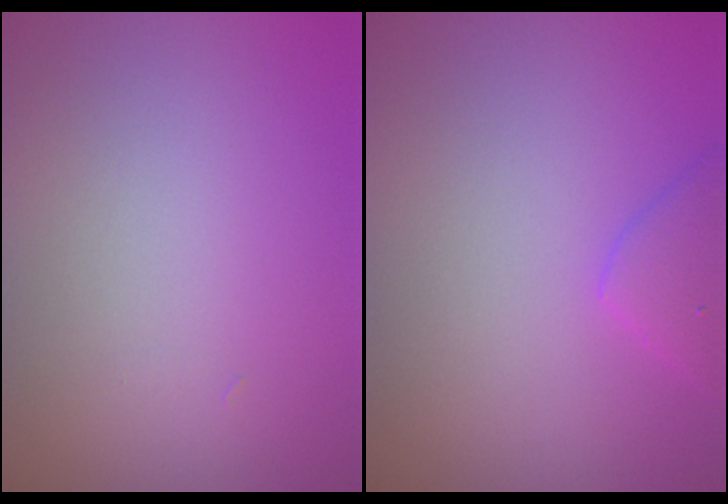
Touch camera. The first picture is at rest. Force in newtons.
{"total": 2.3, "press": 2.3, "slide": 0.2}